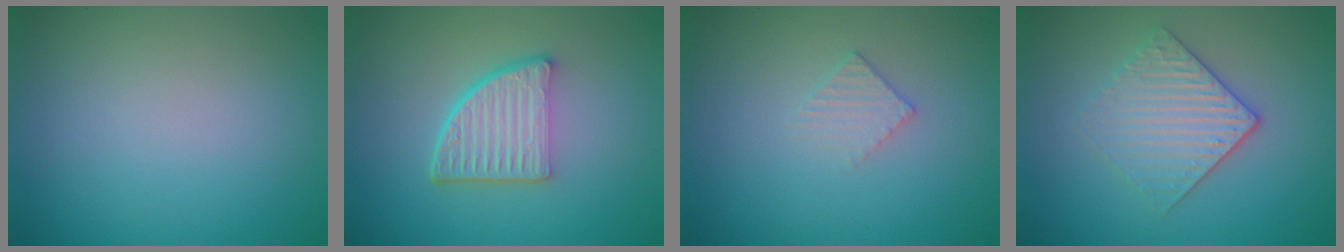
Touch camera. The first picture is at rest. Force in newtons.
{"total": 5.3, "press": 3.9, "slide": 3.7}
{"total": 1.4, "press": 1.4, "slide": 0.2}
{"total": 3.4, "press": 3.1, "slide": 1.6}